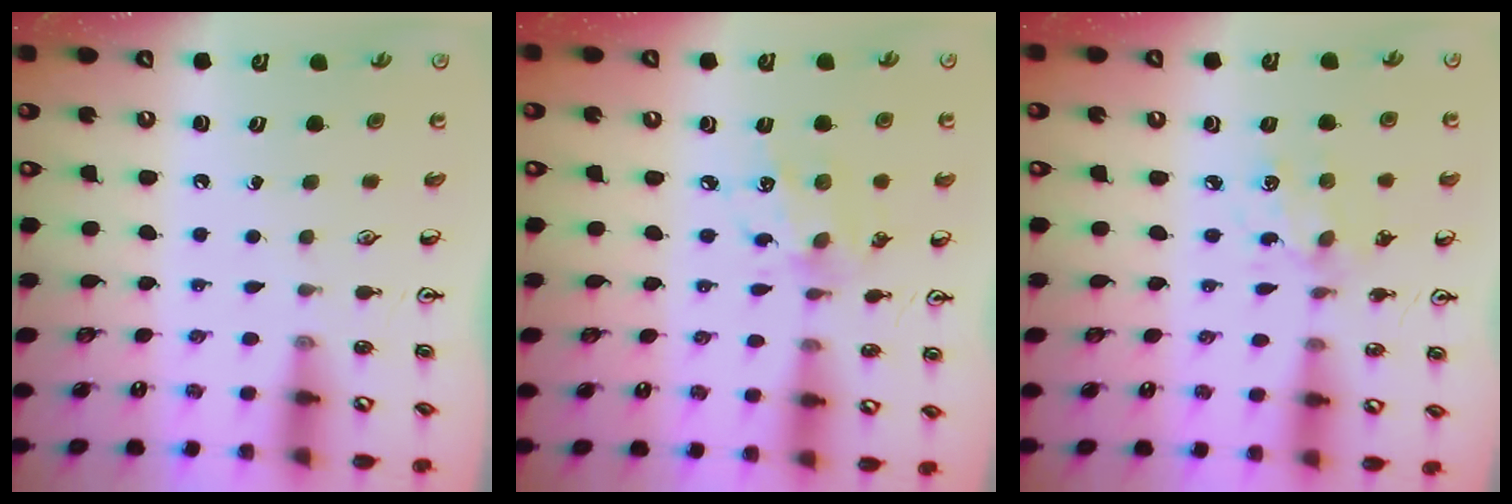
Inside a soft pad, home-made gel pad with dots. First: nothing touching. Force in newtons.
{"total": 8.5, "press": 8.5, "slide": 0.6}
{"total": 2.6, "press": 2.4, "slide": 0.9}